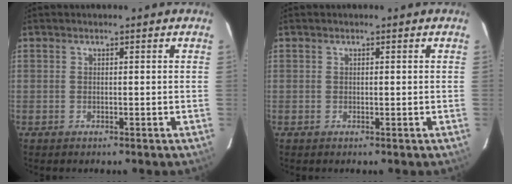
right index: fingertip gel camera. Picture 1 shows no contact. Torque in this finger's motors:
{"motor_torque": [0.01, -0.12, -0.02, 0.00]}